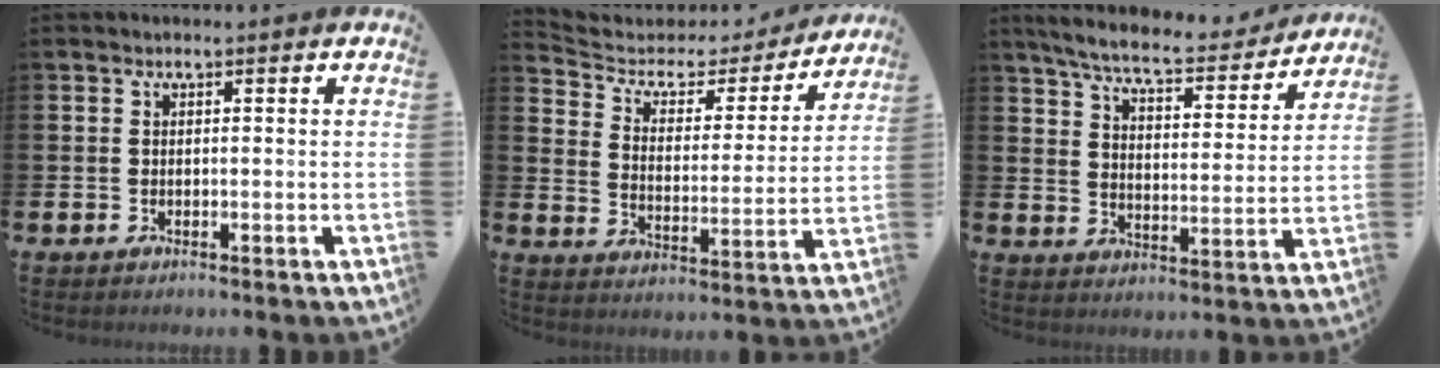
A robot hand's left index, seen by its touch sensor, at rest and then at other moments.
{"total": 5.1, "force": [4.2, 2.6, 1.5], "torque": [-0.057, -0.034, 0.061]}
{"total": 7.5, "force": [6.9, 0.8, 2.7], "torque": [-0.078, -0.047, 0.116]}